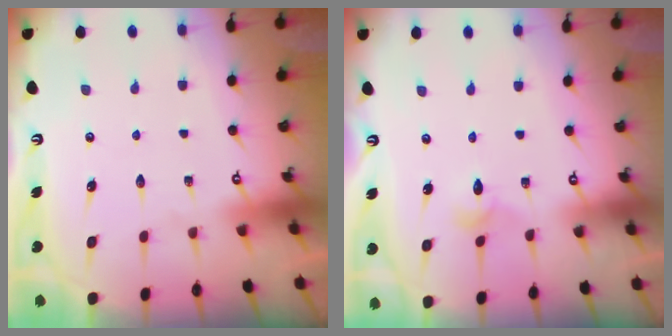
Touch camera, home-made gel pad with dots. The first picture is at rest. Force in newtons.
{"total": 2.8, "press": 2.8, "slide": 0.3}